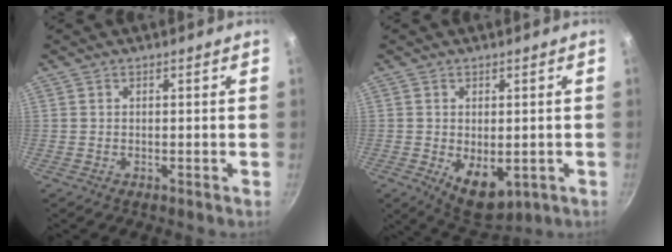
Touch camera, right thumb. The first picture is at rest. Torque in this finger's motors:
{"motor_torque": [-0.21, 0.43, 0.05, 0.01, 0.00]}